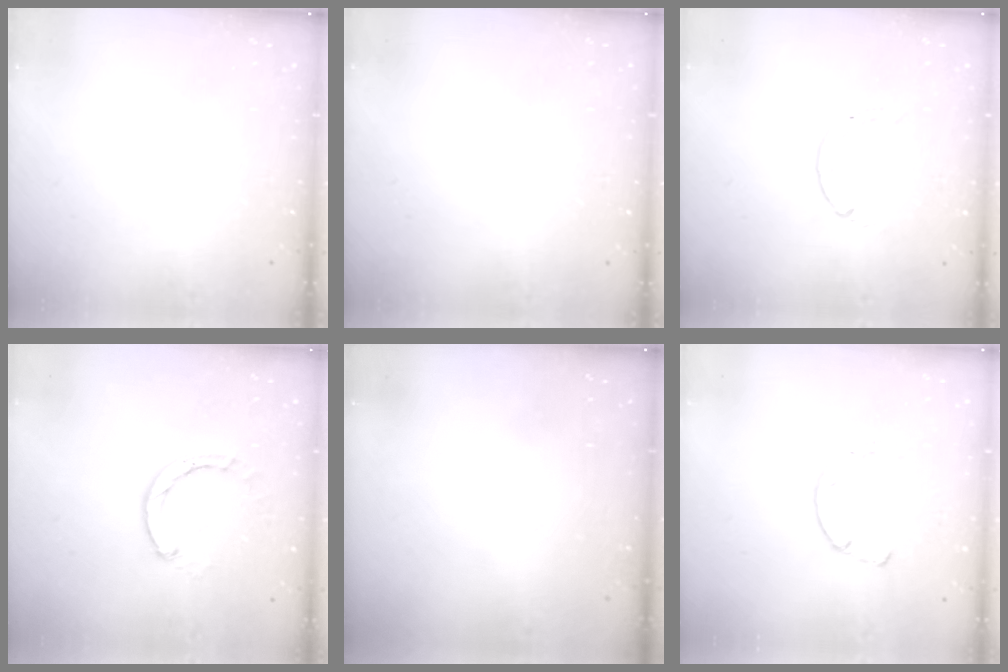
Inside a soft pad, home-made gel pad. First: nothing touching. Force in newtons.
{"total": 2.4, "press": 2.4, "slide": 0.2}
{"total": 0.0}
{"total": 3.0, "press": 3.0, "slide": 0.4}
{"total": 0.0}
{"total": 1.5, "press": 1.5, "slide": 0.3}